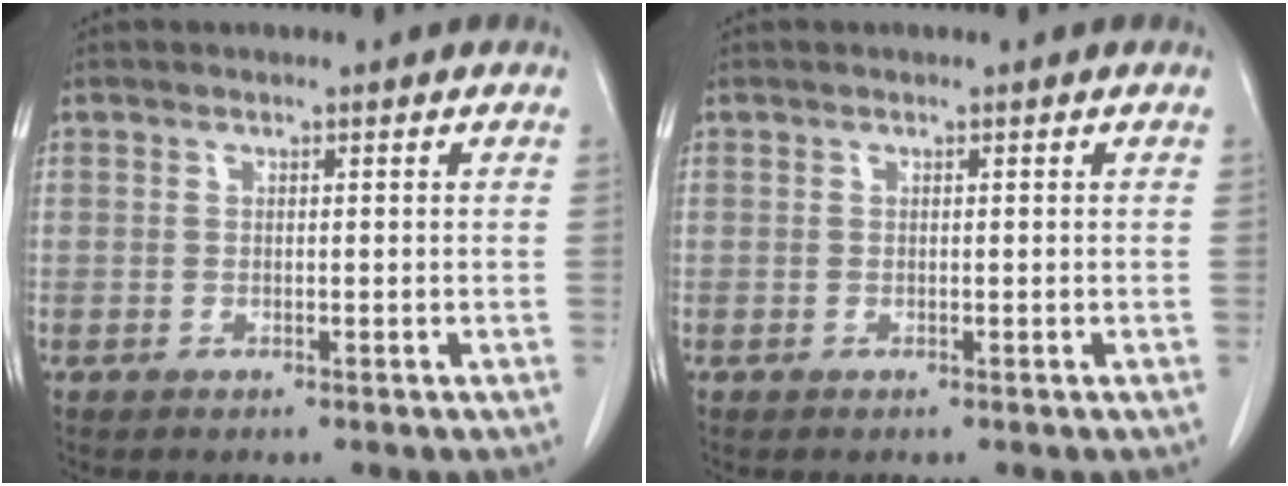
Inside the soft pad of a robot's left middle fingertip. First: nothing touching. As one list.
[{"total": 0.0}]